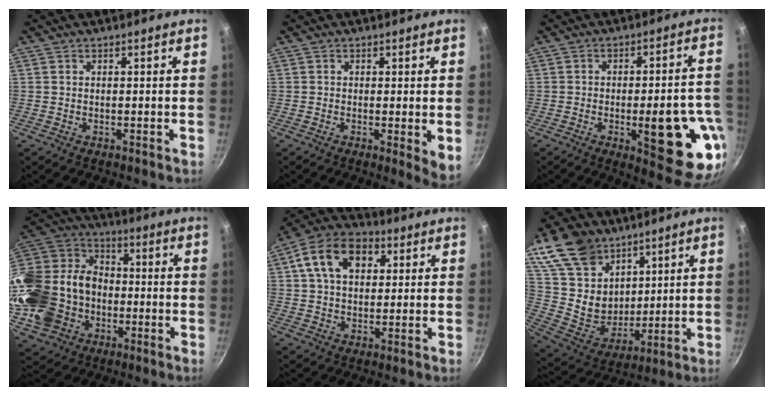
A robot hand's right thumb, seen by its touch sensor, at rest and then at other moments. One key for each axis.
{"total": 4.1, "fx": -0.1, "fy": 1.1, "fz": 3.9, "tx": -0.052, "ty": -0.017, "tz": -0.005}
{"total": 18.5, "fx": -5.4, "fy": 6.0, "fz": 16.7, "tx": -0.174, "ty": 0.017, "tz": -0.064}
{"total": 27.0, "fx": -5.6, "fy": 21.3, "fz": 15.6, "tx": -0.320, "ty": 0.049, "tz": -0.085}
{"total": 12.7, "fx": 3.8, "fy": 8.7, "fz": 8.4, "tx": -0.126, "ty": 0.016, "tz": 0.050}
{"total": 19.3, "fx": 11.2, "fy": 13.3, "fz": 8.6, "tx": -0.126, "ty": -0.058, "tz": 0.225}